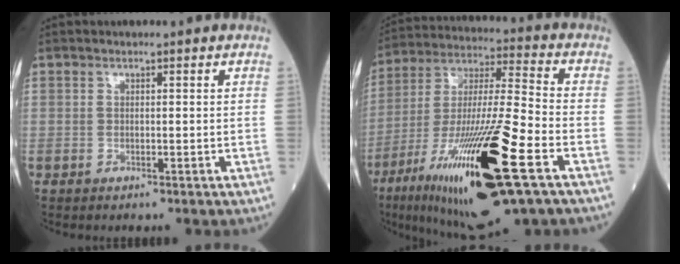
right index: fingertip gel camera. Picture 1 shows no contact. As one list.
[{"total": 25.5, "force": [-11.5, 3.0, 22.6], "torque": [-0.418, -0.046, -0.196]}]